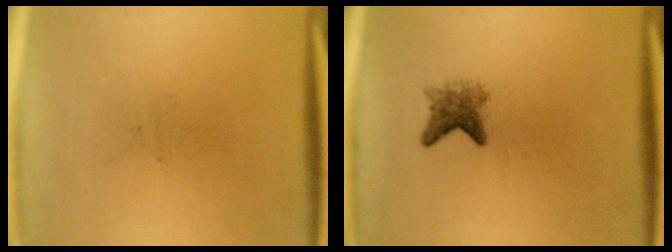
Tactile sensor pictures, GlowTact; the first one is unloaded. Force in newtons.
{"total": 2.9}